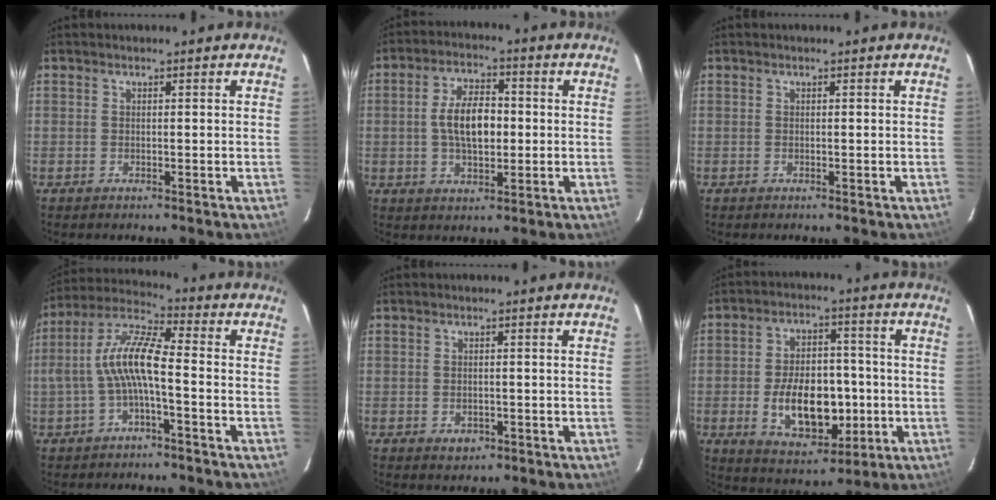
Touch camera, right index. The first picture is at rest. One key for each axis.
{"total": 8.8, "fx": -0.2, "fy": 4.5, "fz": 7.5, "tx": -0.141, "ty": 0.012, "tz": -0.002}
{"total": 0.0}
{"total": 9.2, "fx": -1.9, "fy": 2.0, "fz": 8.7, "tx": -0.192, "ty": 0.017, "tz": -0.034}
{"total": 2.1, "fx": -0.7, "fy": 1.7, "fz": 1.1, "tx": -0.020, "ty": -0.002, "tz": -0.004}
{"total": 14.4, "fx": -2.8, "fy": 8.7, "fz": 11.1, "tx": -0.208, "ty": 0.011, "tz": -0.024}